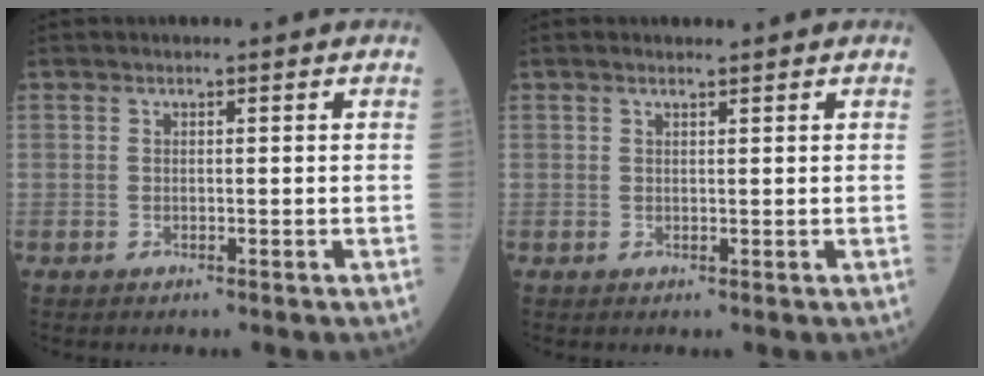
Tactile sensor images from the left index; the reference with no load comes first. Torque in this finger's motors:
{"motor_torque": [1.06, -1.08, 0.12, 0.01]}